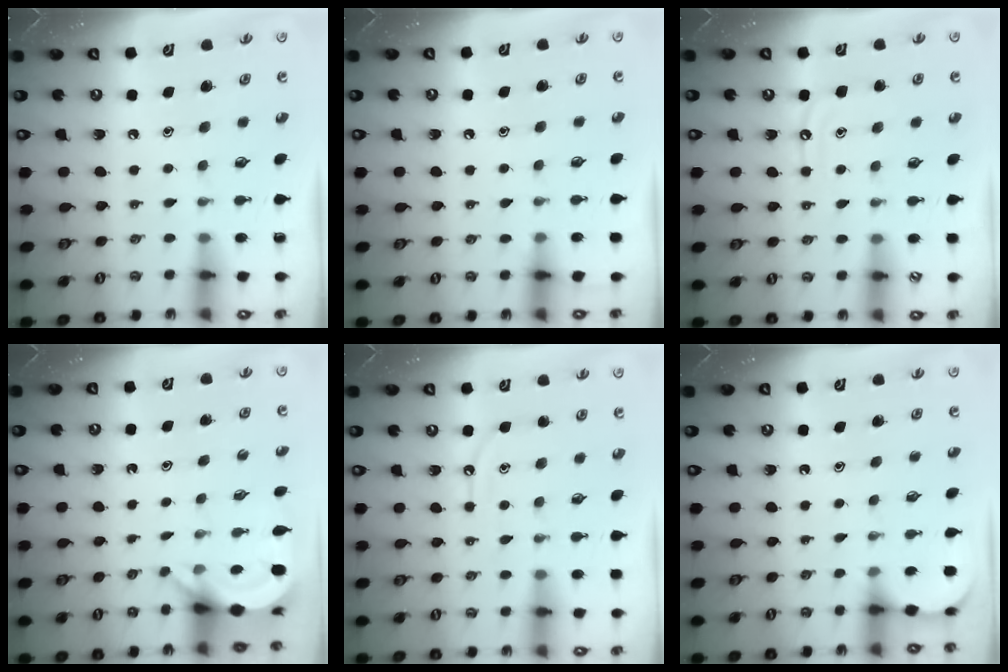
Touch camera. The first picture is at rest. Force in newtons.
{"total": 4.7, "press": 4.6, "slide": 0.7}
{"total": 6.1, "press": 6.1, "slide": 0.6}
{"total": 4.8, "press": 4.8, "slide": 0.2}
{"total": 6.0, "press": 5.9, "slide": 0.7}
{"total": 3.5, "press": 3.5, "slide": 0.3}